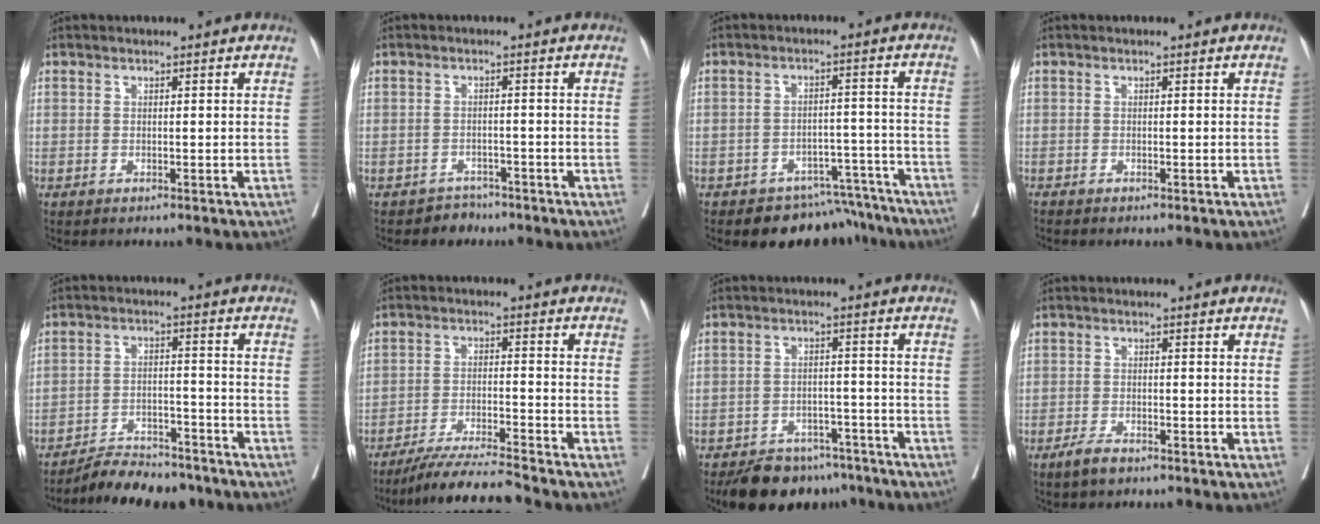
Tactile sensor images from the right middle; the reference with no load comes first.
{"total": 2.4, "force": [-1.9, 1.3, -0.6], "torque": [0.007, 0.005, -0.032]}
{"total": 9.0, "force": [-7.8, 4.3, 0.7], "torque": [0.024, 0.033, -0.098]}
{"total": 0.5, "force": [-0.5, -0.1, 0.0], "torque": [-0.001, -0.002, -0.013]}
{"total": 9.9, "force": [-9.2, 2.5, 2.6], "torque": [-0.030, 0.010, -0.145]}
{"total": 8.5, "force": [-7.8, -1.3, 3.1], "torque": [-0.046, -0.021, -0.141]}
{"total": 10.5, "force": [-8.6, 5.0, 3.3], "torque": [-0.035, 0.008, -0.124]}
{"total": 2.7, "force": [-2.1, 0.8, 1.5], "torque": [-0.033, -0.002, -0.038]}